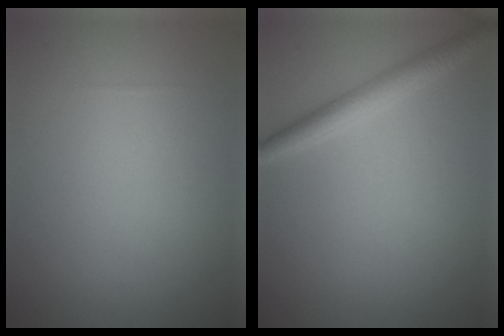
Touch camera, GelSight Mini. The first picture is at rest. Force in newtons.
{"total": 2.6, "press": 2.6, "slide": 0.1}